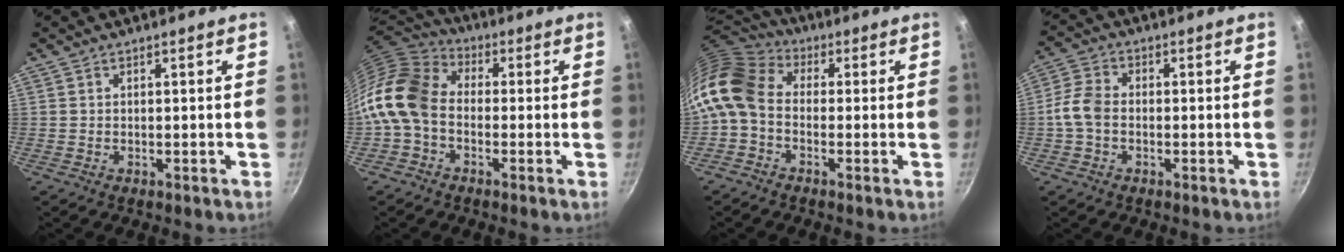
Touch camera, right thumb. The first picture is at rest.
{"total": 13.6, "force": [-2.6, 9.9, 9.0], "torque": [-0.161, 0.043, -0.079]}
{"total": 12.8, "force": [-1.6, 9.4, 8.6], "torque": [-0.173, 0.038, -0.056]}
{"total": 5.4, "force": [-1.1, 3.8, 3.8], "torque": [-0.081, 0.022, -0.034]}